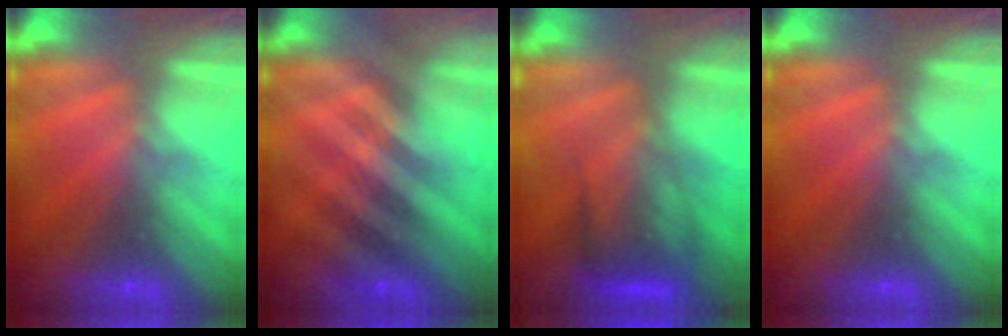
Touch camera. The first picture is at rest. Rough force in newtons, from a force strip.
{"total": 2.3}
{"total": 6.5}
{"total": 0.0}